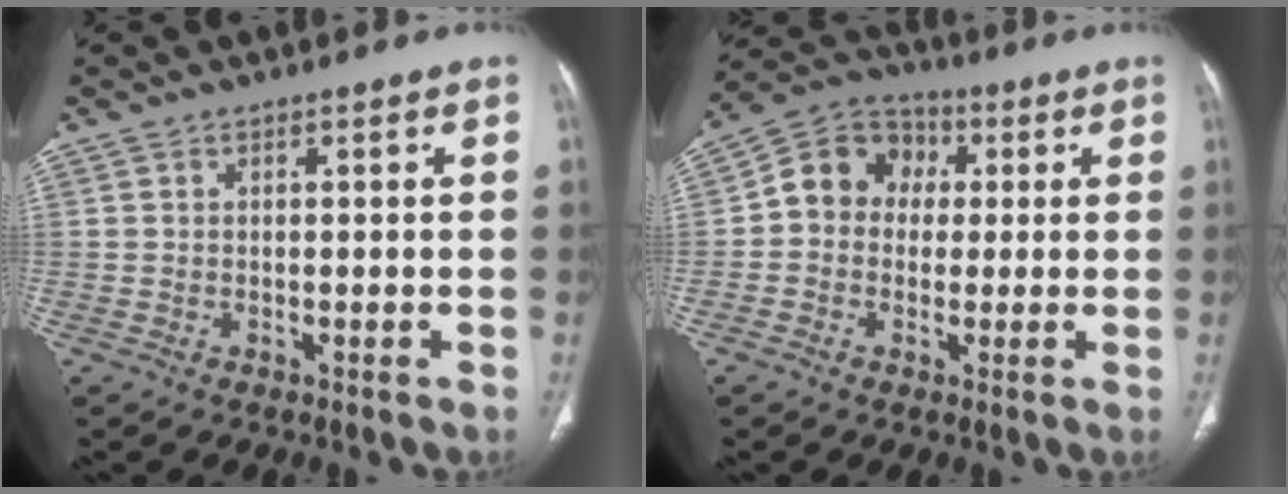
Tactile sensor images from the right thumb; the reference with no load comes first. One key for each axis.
{"total": 9.7, "fx": 0.7, "fy": 8.5, "fz": 4.6, "tx": -0.050, "ty": 0.027, "tz": -0.005}